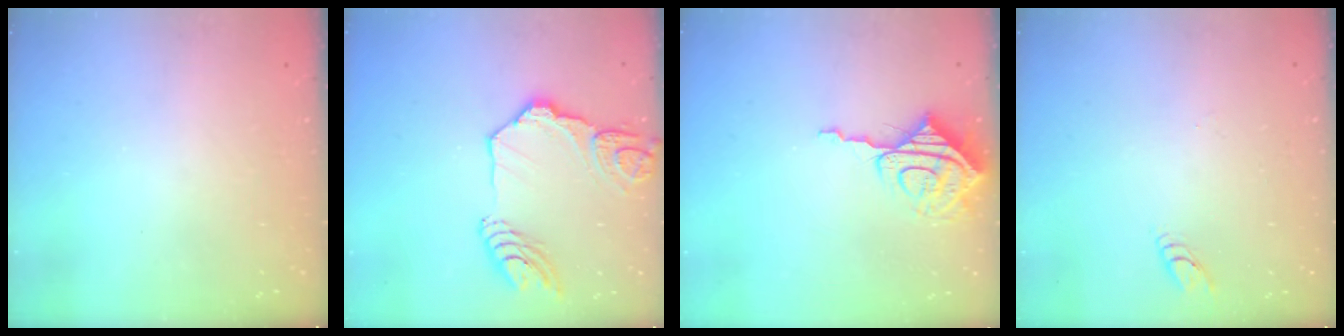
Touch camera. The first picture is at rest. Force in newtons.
{"total": 16.2, "press": 16.1, "slide": 1.9}
{"total": 10.5, "press": 10.4, "slide": 1.1}
{"total": 2.7, "press": 2.7, "slide": 0.3}